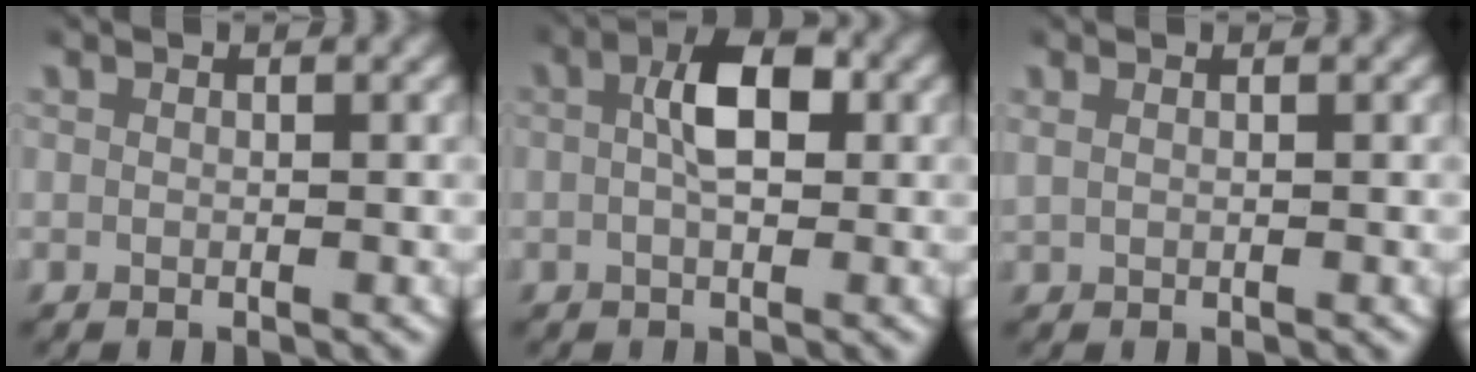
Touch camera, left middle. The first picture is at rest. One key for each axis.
{"total": 4.5, "fx": 0.5, "fy": 2.2, "fz": 3.9, "tx": -0.066, "ty": 0.009, "tz": 0.002}
{"total": 0.7, "fx": 0.5, "fy": 0.2, "fz": 0.4, "tx": -0.011, "ty": 0.004, "tz": 0.010}